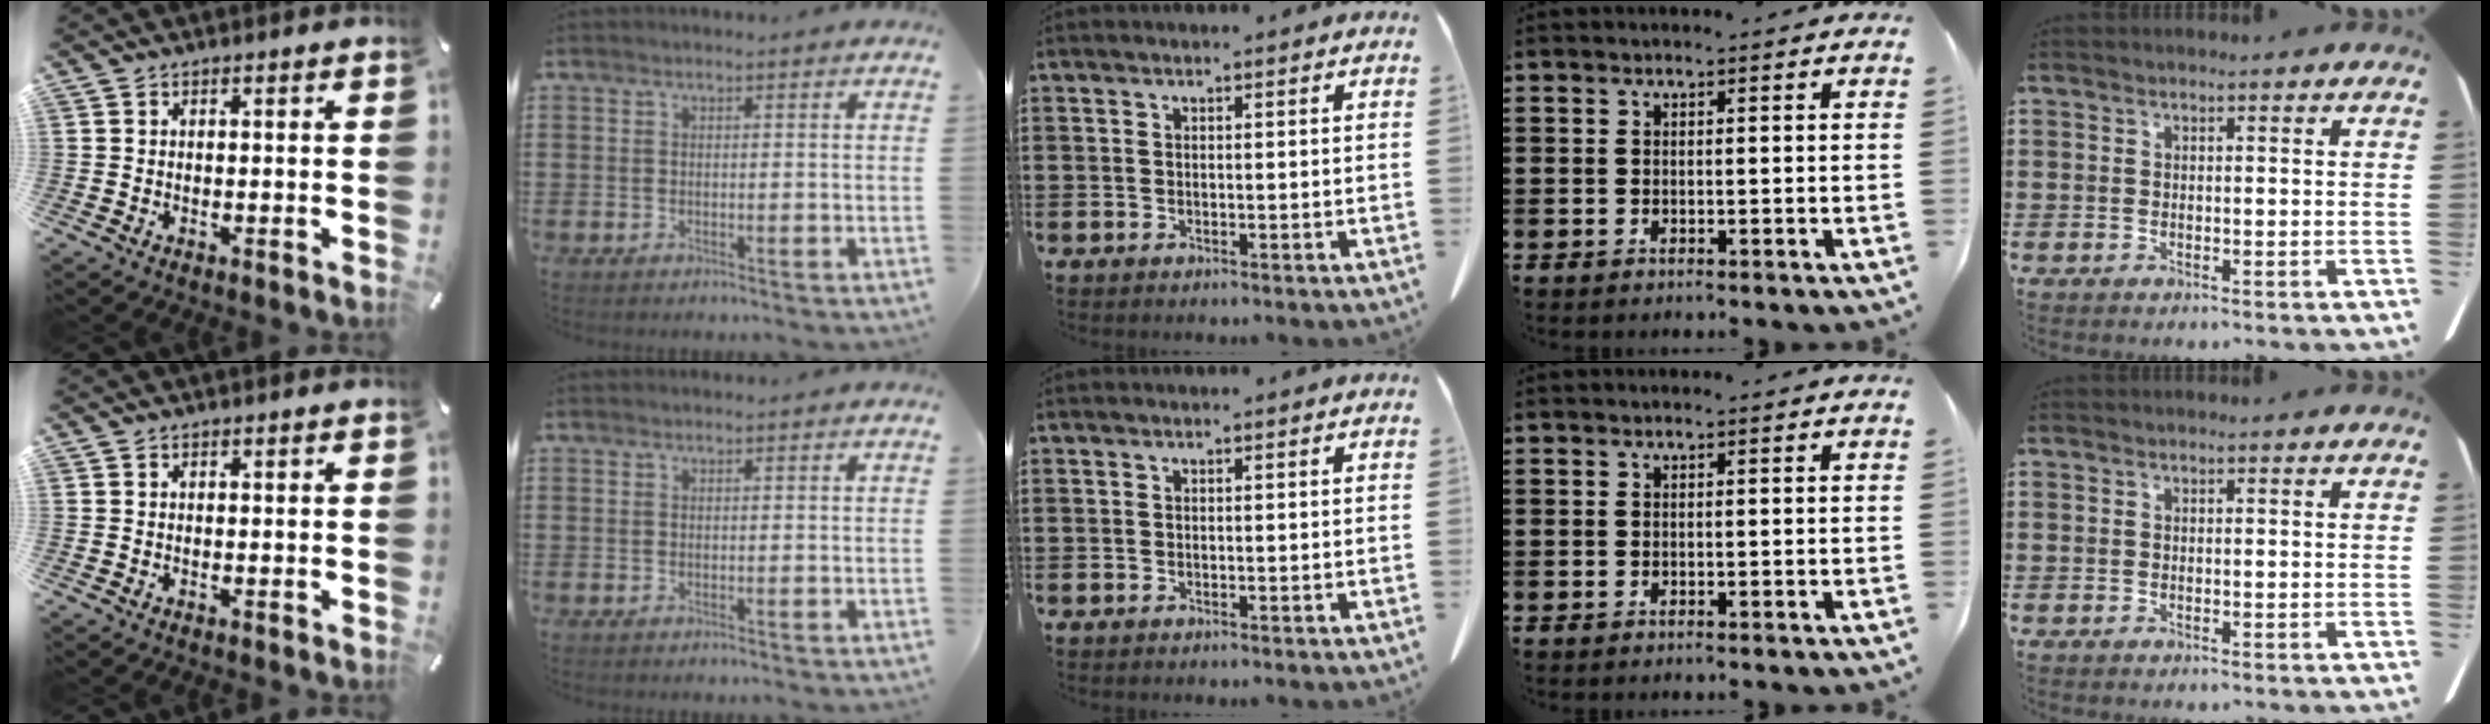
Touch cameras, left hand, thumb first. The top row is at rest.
{}